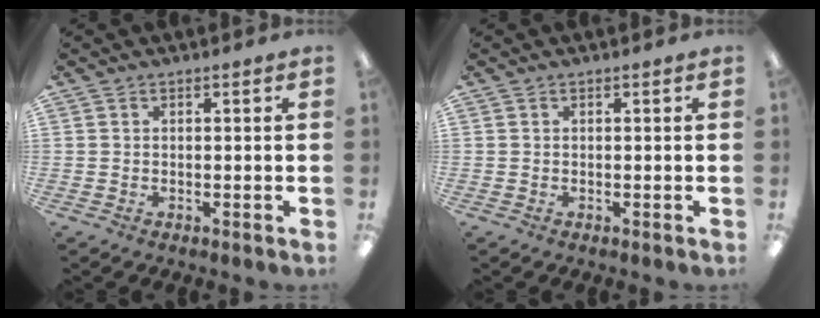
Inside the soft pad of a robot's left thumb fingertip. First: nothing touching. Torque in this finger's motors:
{"motor_torque": [0.00, 0.00, -0.16, 0.12, 0.00]}